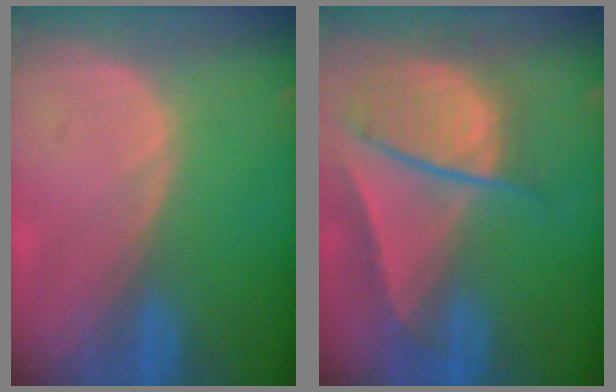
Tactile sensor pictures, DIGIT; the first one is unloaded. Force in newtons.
{"total": 9.4, "press": 8.1, "slide": 4.8}